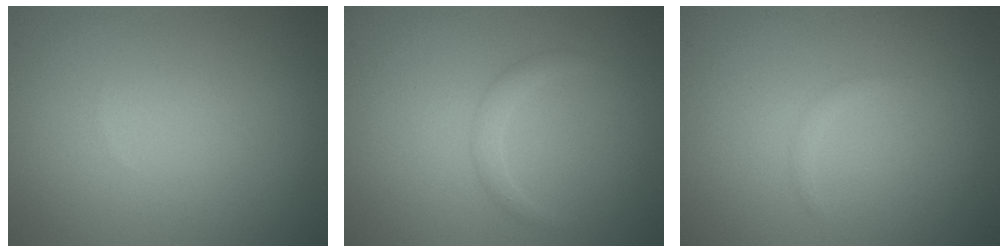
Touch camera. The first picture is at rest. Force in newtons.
{"total": 1.2, "press": 1.2, "slide": 0.1}
{"total": 0.5, "press": 0.5, "slide": 0.1}